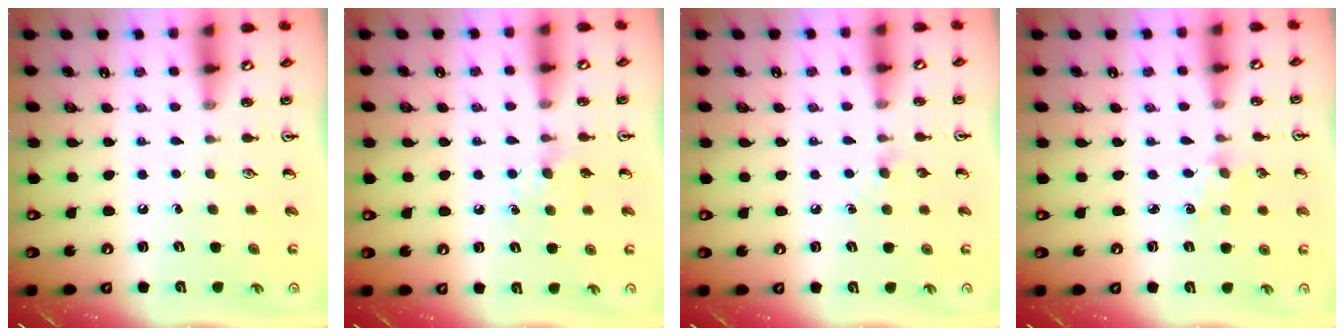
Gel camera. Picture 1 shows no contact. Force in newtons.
{"total": 5.4, "press": 5.4, "slide": 0.7}
{"total": 3.5, "press": 3.4, "slide": 0.6}
{"total": 2.1, "press": 2.1, "slide": 0.3}